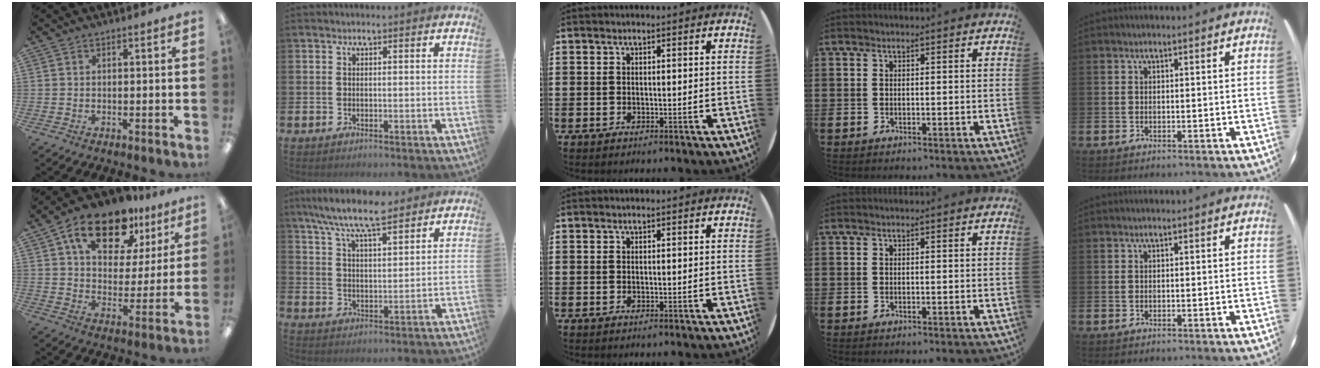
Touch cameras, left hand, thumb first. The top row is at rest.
{"thumb": {"total": 16.6, "force": [10.9, 8.8, 8.9], "torque": [-0.148, -0.051, 0.192]}, "index": {"total": 8.4, "force": [7.6, 1.2, 3.3], "torque": [-0.082, -0.036, 0.135]}}